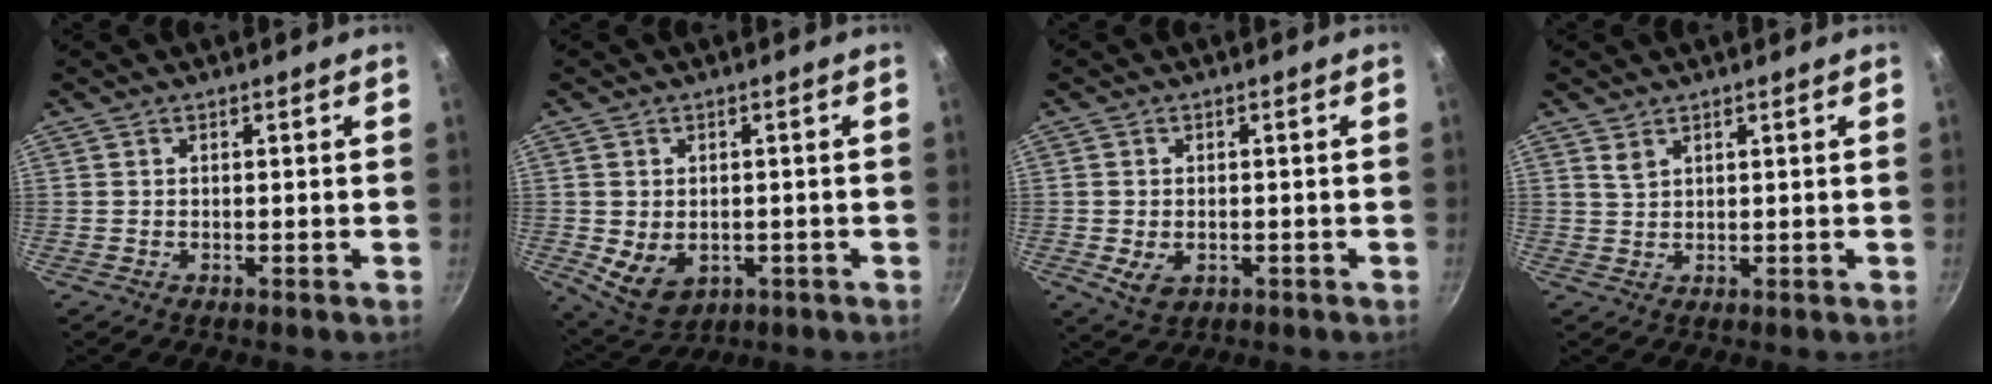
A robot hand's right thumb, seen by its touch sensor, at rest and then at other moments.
{"total": 7.4, "force": [-1.1, 5.5, 4.9], "torque": [-0.069, -0.010, 0.004]}
{"total": 4.4, "force": [-1.0, 3.2, 2.9], "torque": [-0.046, -0.006, -0.007]}
{"total": 1.8, "force": [1.3, 0.8, 0.9], "torque": [-0.015, -0.007, 0.028]}